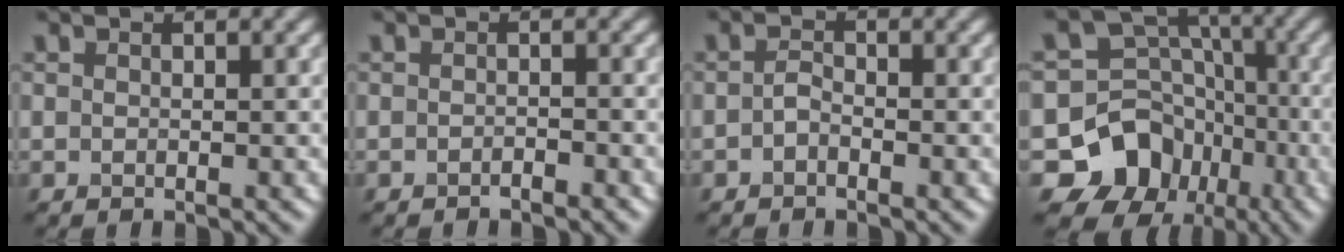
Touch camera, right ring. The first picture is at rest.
{"total": 0.8, "force": [-0.7, 0.1, 0.3], "torque": [-0.004, 0.002, -0.013]}
{"total": 1.1, "force": [-0.6, 0.6, 0.8], "torque": [-0.017, 0.003, -0.015]}
{"total": 11.1, "force": [-5.5, 9.1, 3.1], "torque": [-0.060, 0.012, -0.105]}